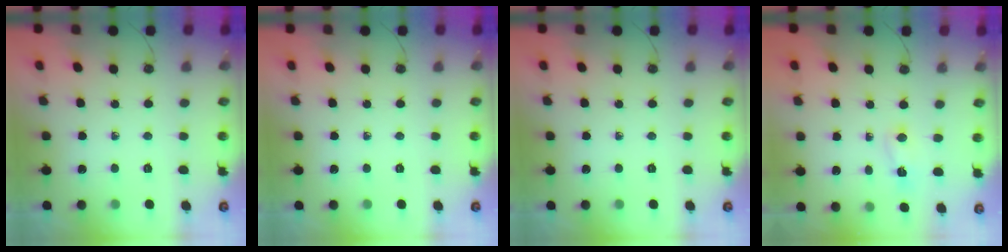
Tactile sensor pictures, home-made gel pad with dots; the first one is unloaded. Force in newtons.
{"total": 0.0}
{"total": 0.0}
{"total": 2.9, "press": 2.8, "slide": 0.7}